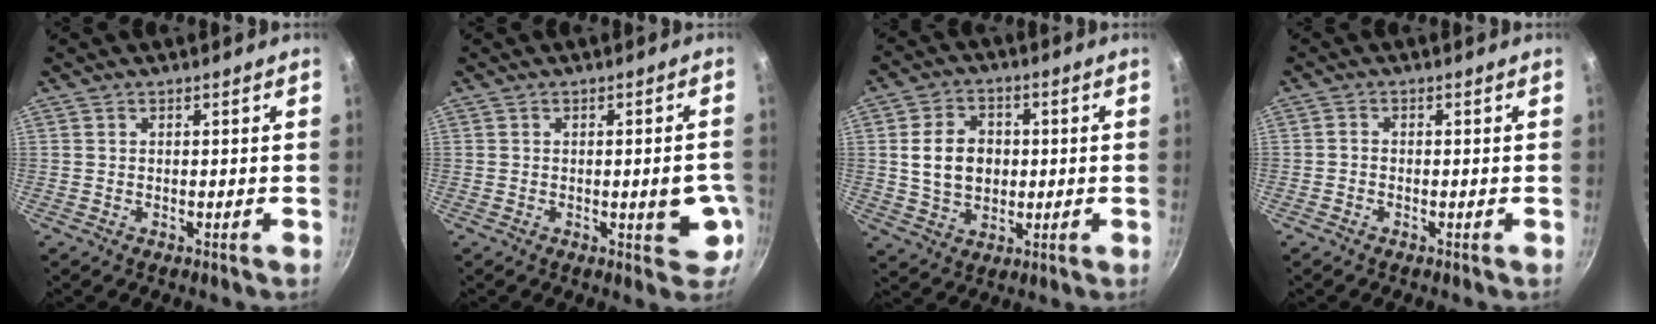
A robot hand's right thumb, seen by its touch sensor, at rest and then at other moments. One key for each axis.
{"total": 6.8, "fx": -1.2, "fy": 2.3, "fz": 6.3, "tx": -0.065, "ty": -0.001, "tz": -0.014}
{"total": 10.0, "fx": 0.7, "fy": 7.7, "fz": 6.4, "tx": -0.089, "ty": 0.006, "tz": 0.012}
{"total": 0.9, "fx": -0.5, "fy": 0.6, "fz": 0.4, "tx": -0.010, "ty": 0.005, "tz": -0.014}